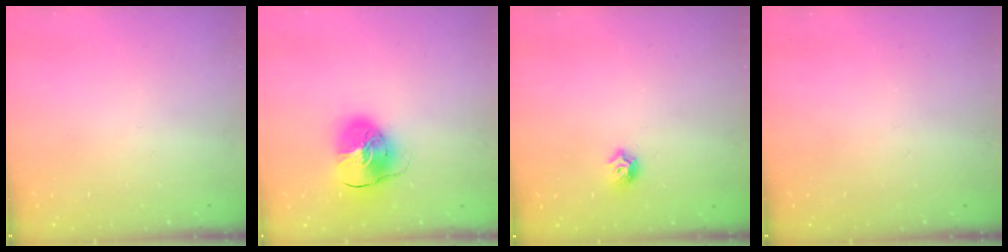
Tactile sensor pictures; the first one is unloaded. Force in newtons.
{"total": 11.9, "press": 11.7, "slide": 1.8}
{"total": 6.7, "press": 6.6, "slide": 1.1}
{"total": 0.0}